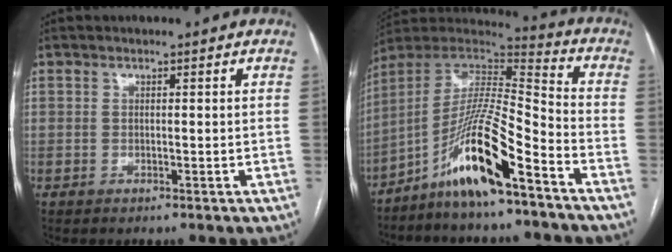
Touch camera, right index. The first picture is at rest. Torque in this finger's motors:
{"motor_torque": [1.20, -0.94, 0.93, 0.21]}